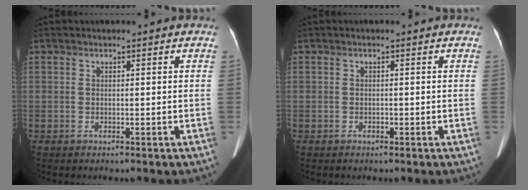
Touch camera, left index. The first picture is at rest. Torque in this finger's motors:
{"motor_torque": [0.07, 0.03, -0.02, -0.01]}